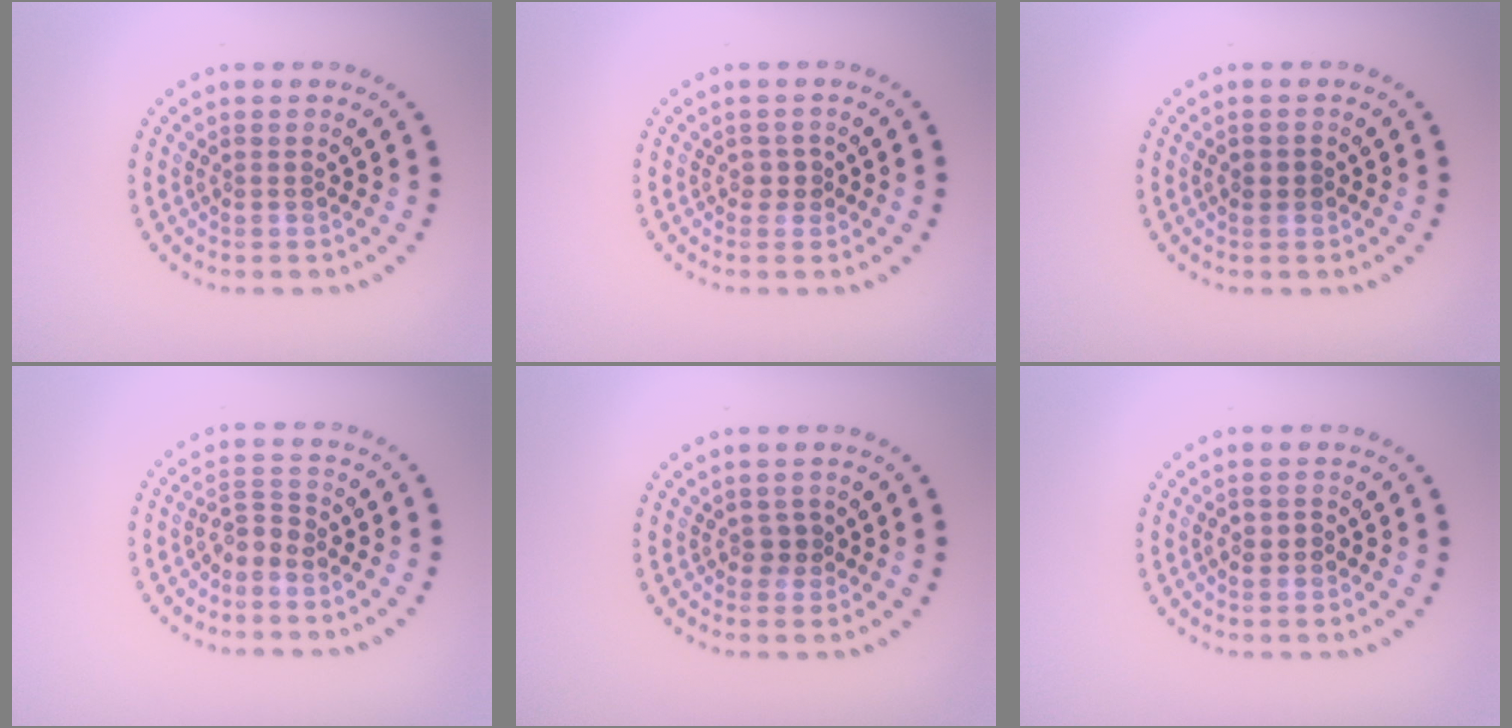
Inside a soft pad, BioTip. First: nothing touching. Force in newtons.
{"total": 1.1, "press": 0.9, "slide": 0.5}
{"total": 1.2, "press": 1.1, "slide": 0.3}
{"total": 1.8, "press": 1.4, "slide": 1.2}
{"total": 1.1, "press": 0.8, "slide": 0.7}
{"total": 1.3, "press": 1.1, "slide": 0.7}